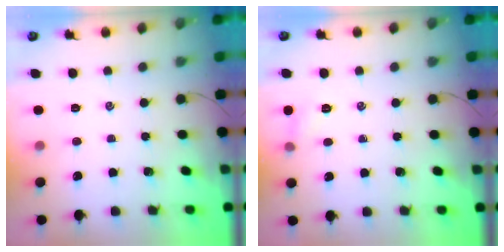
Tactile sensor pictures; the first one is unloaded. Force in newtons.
{"total": 4.7, "press": 4.5, "slide": 1.5}